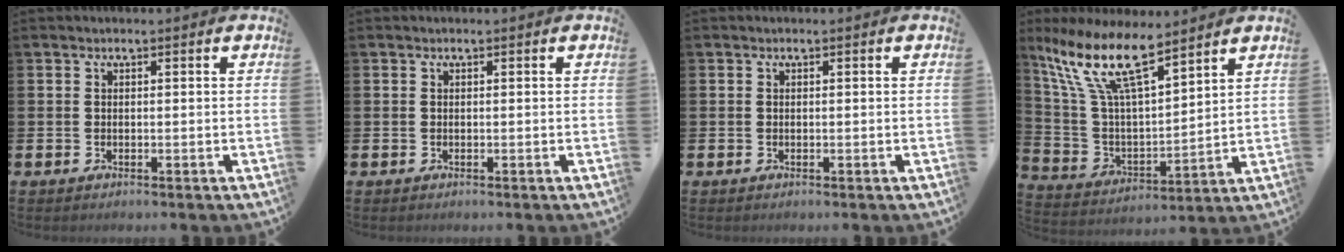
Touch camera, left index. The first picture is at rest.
{"total": 0.0}
{"total": 0.0}
{"total": 12.8, "force": [9.4, 3.5, 7.9], "torque": [-0.190, -0.036, 0.167]}